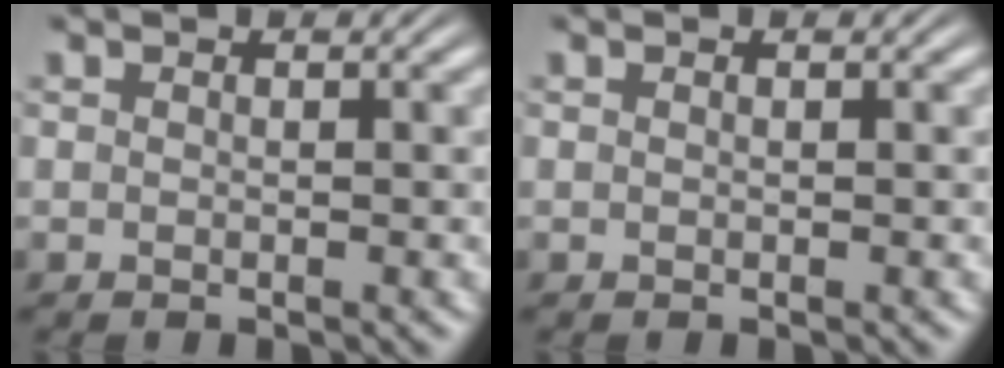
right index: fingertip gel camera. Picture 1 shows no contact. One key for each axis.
{"total": 0.0}